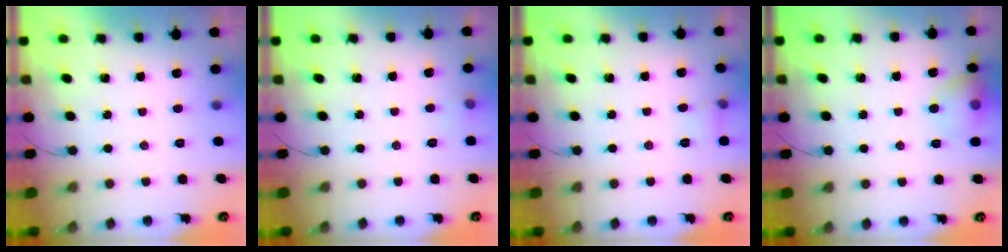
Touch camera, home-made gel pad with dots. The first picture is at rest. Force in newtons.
{"total": 7.8, "press": 3.4, "slide": 7.0}
{"total": 4.8, "press": 4.7, "slide": 1.2}
{"total": 8.7, "press": 8.5, "slide": 1.4}